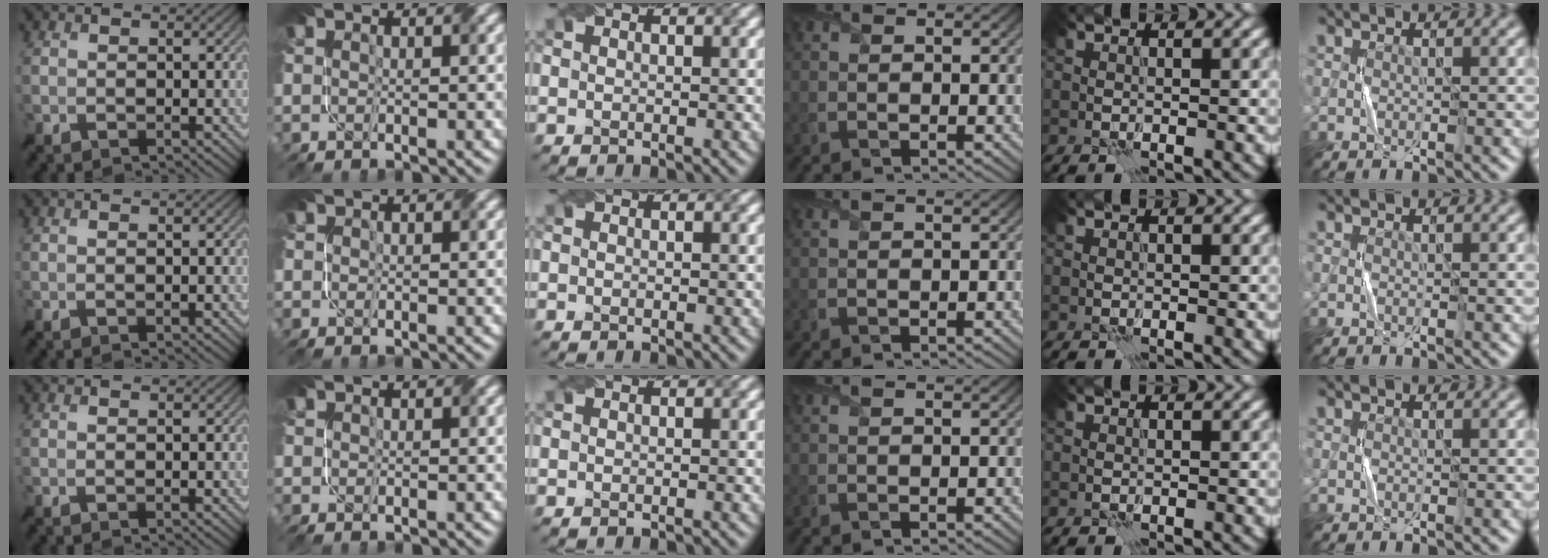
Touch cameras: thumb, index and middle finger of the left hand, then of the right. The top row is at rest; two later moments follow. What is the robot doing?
{"motion": "fold", "object": "coffee filter"}